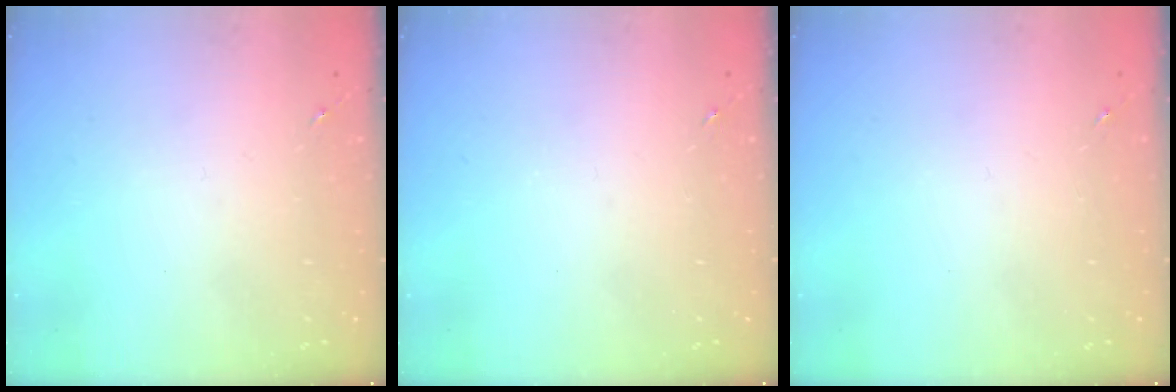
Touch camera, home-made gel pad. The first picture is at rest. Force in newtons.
{"total": 0.0}
{"total": 0.0}